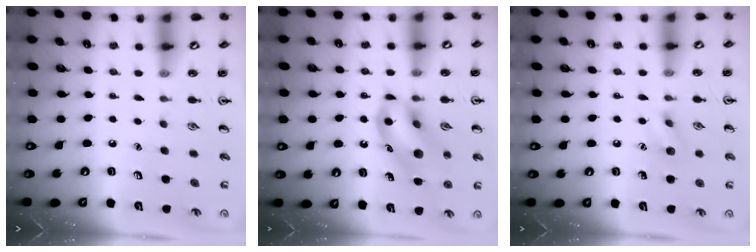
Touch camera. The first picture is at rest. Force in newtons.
{"total": 12.8, "press": 12.6, "slide": 2.4}
{"total": 7.5, "press": 7.3, "slide": 1.4}